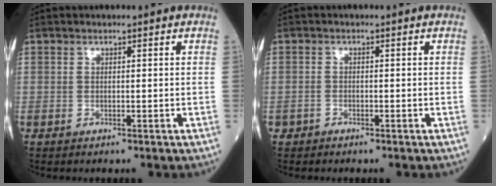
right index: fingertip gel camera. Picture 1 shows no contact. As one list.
[{"total": 0.8, "force": [-0.6, 0.6, 0.0], "torque": [-0.007, 0.003, -0.012]}]